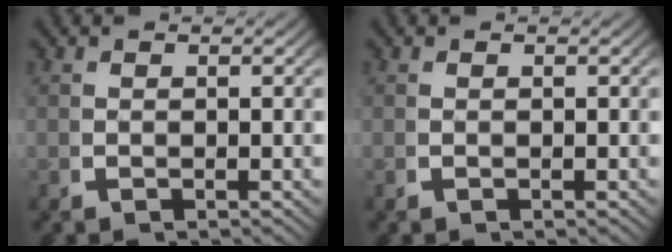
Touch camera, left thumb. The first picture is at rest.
{"total": 0.0}